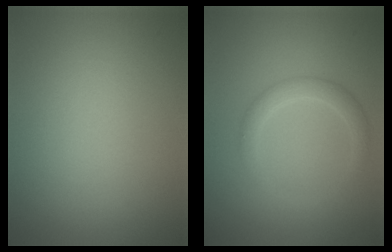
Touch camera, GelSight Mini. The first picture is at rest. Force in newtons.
{"total": 2.1, "press": 2.1, "slide": 0.0}